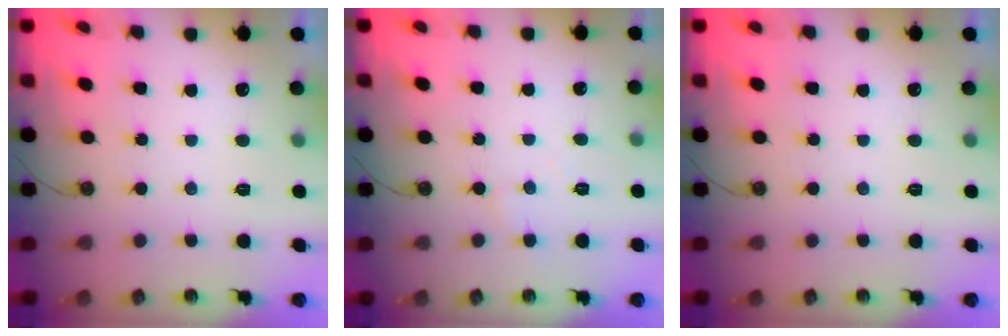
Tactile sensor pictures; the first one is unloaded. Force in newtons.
{"total": 3.4, "press": 3.3, "slide": 0.5}
{"total": 0.0}